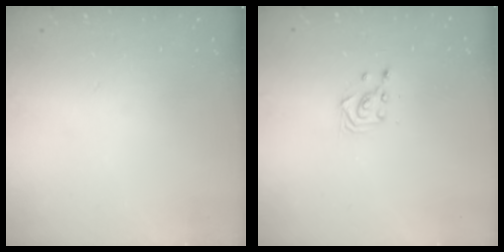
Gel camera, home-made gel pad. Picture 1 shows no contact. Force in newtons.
{"total": 3.0, "press": 2.9, "slide": 0.8}